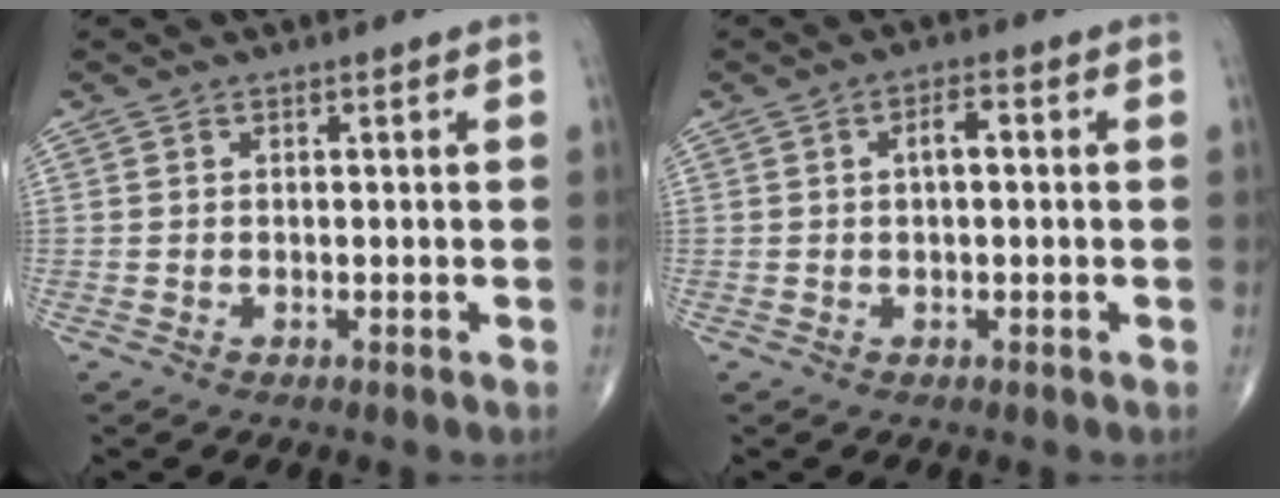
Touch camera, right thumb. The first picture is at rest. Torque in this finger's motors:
{"motor_torque": [0.47, 1.39, 0.35, -0.12, -0.04]}